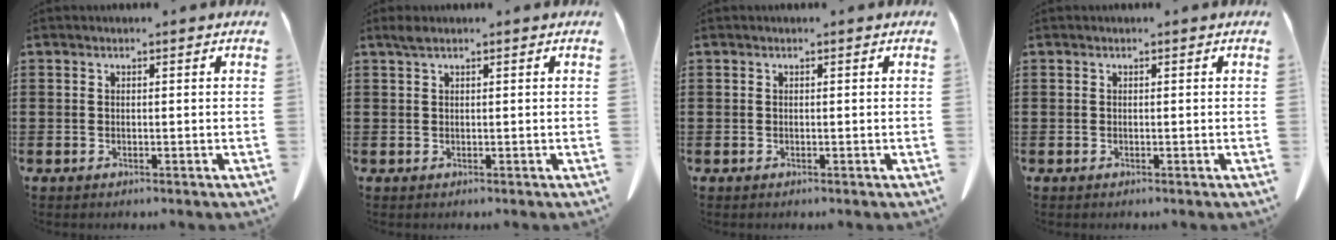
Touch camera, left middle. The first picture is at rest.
{"total": 1.1, "force": [0.6, 0.1, 0.8], "torque": [-0.019, 0.002, 0.011]}
{"total": 0.0}
{"total": 0.0}